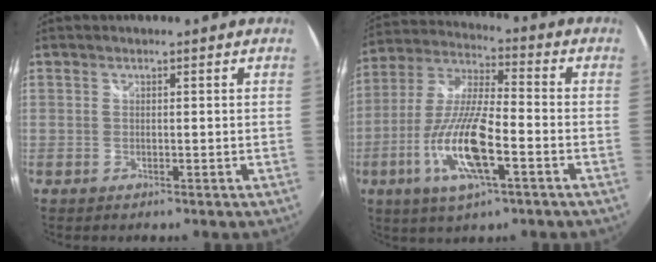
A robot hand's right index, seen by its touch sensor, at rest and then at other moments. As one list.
[{"total": 15.6, "force": [-5.8, 3.7, 13.9], "torque": [-0.292, -0.014, -0.114]}]